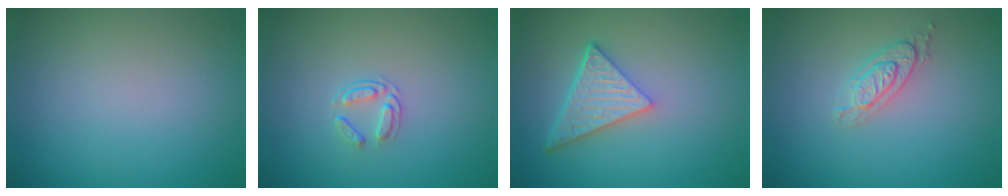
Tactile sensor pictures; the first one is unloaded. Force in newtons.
{"total": 1.6, "press": 1.0, "slide": 1.2}
{"total": 5.0, "press": 3.7, "slide": 3.3}
{"total": 2.0, "press": 1.9, "slide": 0.4}